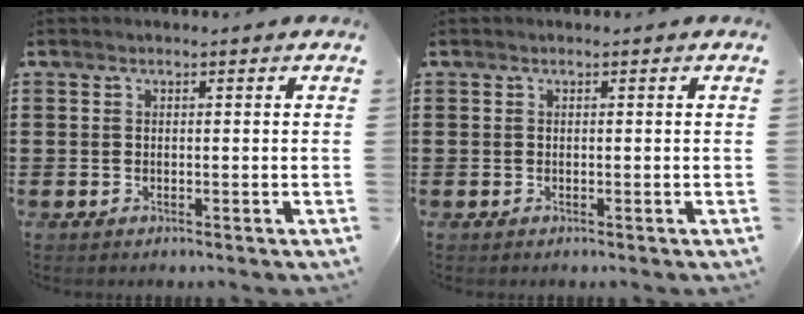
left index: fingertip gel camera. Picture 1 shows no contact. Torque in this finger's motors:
{"motor_torque": [0.08, -0.02, 0.02, -0.01]}